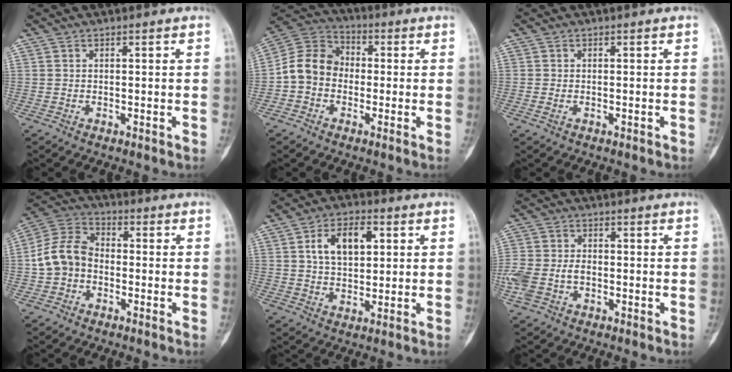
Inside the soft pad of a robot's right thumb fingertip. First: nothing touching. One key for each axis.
{"total": 9.5, "fx": -1.5, "fy": 7.9, "fz": 5.2, "tx": -0.083, "ty": 0.035, "tz": -0.045}
{"total": 0.8, "fx": -0.3, "fy": 0.4, "fz": 0.6, "tx": -0.018, "ty": 0.002, "tz": -0.004}
{"total": 9.2, "fx": -1.7, "fy": 7.1, "fz": 5.7, "tx": -0.104, "ty": 0.036, "tz": -0.047}
{"total": 9.7, "fx": 2.7, "fy": 5.7, "fz": 7.4, "tx": -0.111, "ty": 0.004, "tz": 0.043}
{"total": 8.6, "fx": -2.0, "fy": 6.0, "fz": 5.8, "tx": -0.148, "ty": 0.022, "tz": -0.037}